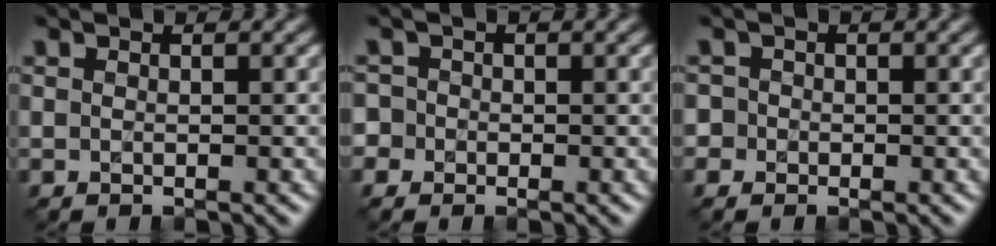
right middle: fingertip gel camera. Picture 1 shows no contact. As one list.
[{"total": 2.2, "force": [-0.7, 2.0, 0.2], "torque": [0.012, 0.007, -0.027]}, {"total": 1.3, "force": [-0.3, 1.2, -0.1], "torque": [0.017, -0.002, -0.009]}]